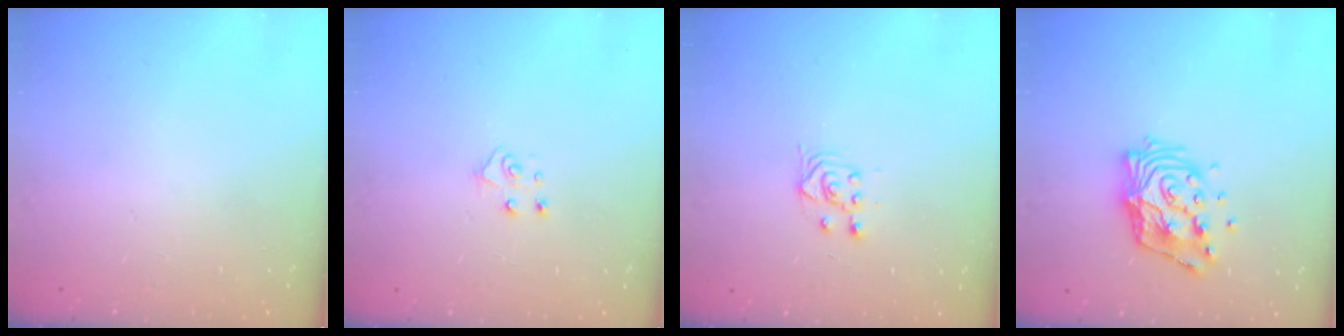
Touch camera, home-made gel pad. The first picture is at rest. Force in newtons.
{"total": 5.1, "press": 5.1, "slide": 0.5}
{"total": 3.0, "press": 2.6, "slide": 1.3}
{"total": 13.7, "press": 13.6, "slide": 1.5}